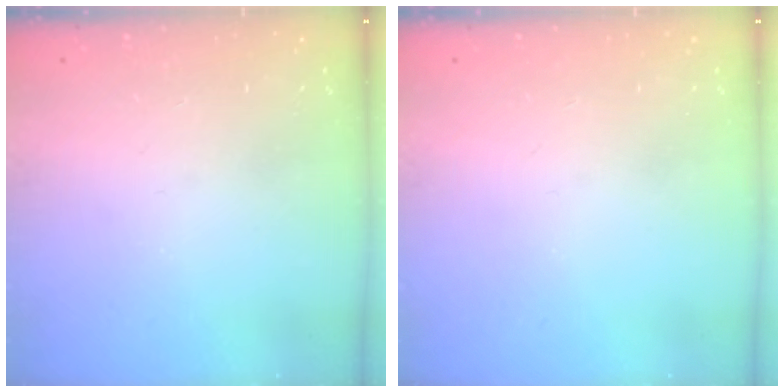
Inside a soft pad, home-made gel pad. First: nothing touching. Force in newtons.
{"total": 0.0}